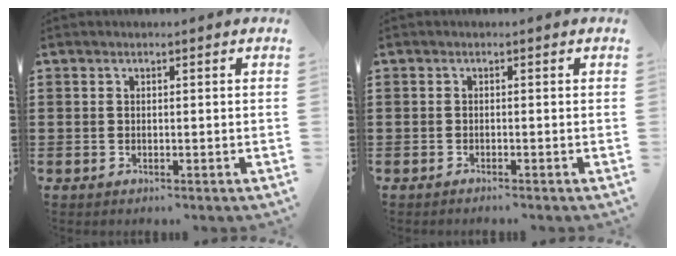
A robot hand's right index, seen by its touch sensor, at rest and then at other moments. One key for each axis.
{"total": 0.5, "fx": -0.5, "fy": -0.1, "fz": 0.2, "tx": -0.006, "ty": -0.003, "tz": -0.009}